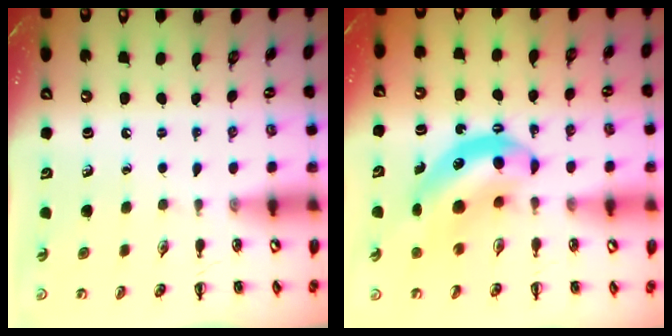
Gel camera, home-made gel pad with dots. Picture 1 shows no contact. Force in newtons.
{"total": 9.3, "press": 9.0, "slide": 2.3}